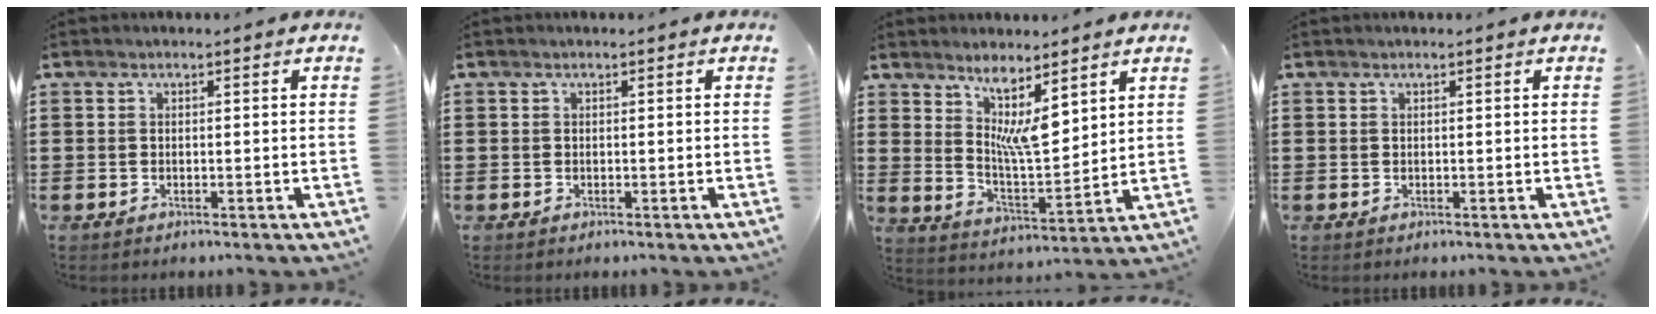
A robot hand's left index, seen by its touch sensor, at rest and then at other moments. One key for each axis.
{"total": 0.0}
{"total": 6.8, "fx": 4.3, "fy": 1.7, "fz": 5.0, "tx": -0.110, "ty": -0.017, "tz": 0.075}
{"total": 0.0}